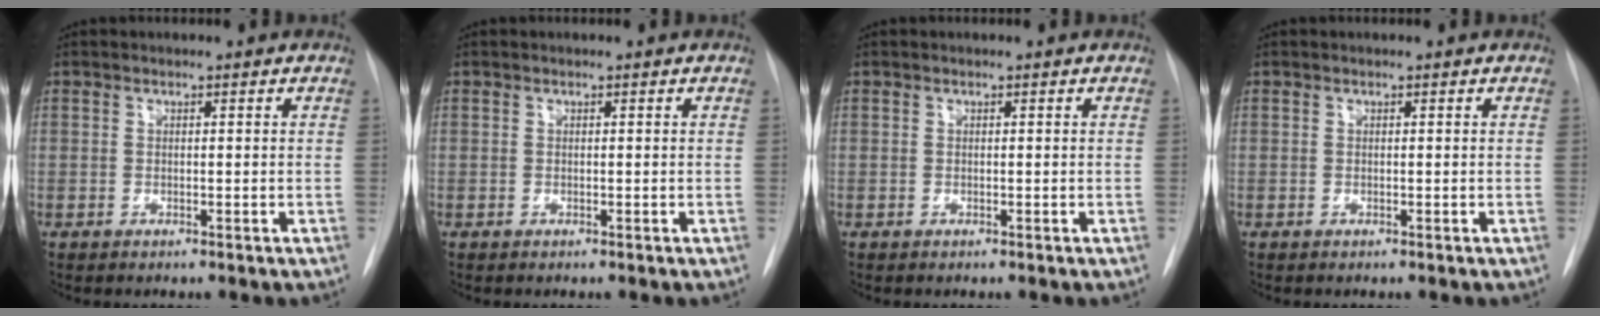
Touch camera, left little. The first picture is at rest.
{"total": 0.0}
{"total": 0.0}
{"total": 0.0}